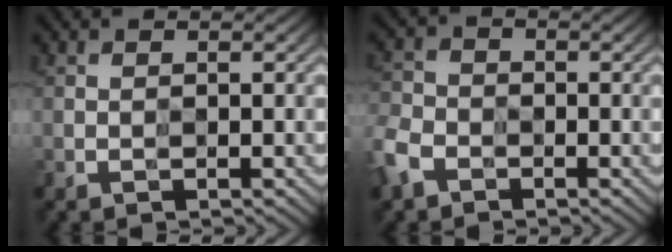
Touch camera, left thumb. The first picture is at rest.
{"total": 5.9, "force": [-3.9, 3.8, 2.2], "torque": [-0.058, -0.009, -0.093]}